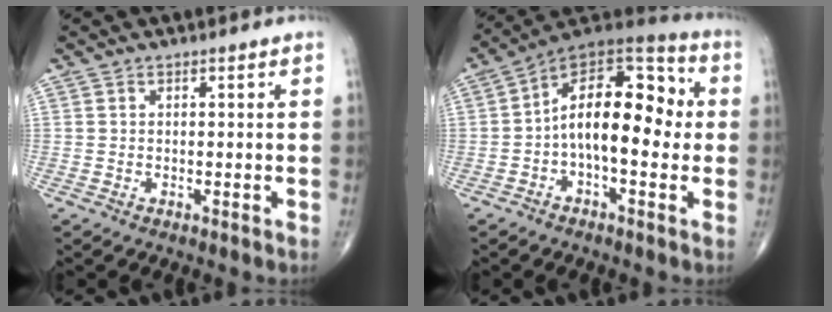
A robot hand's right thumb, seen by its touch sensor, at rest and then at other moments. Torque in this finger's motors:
{"motor_torque": [-0.10, 0.98, 1.00, -0.58, 0.16]}